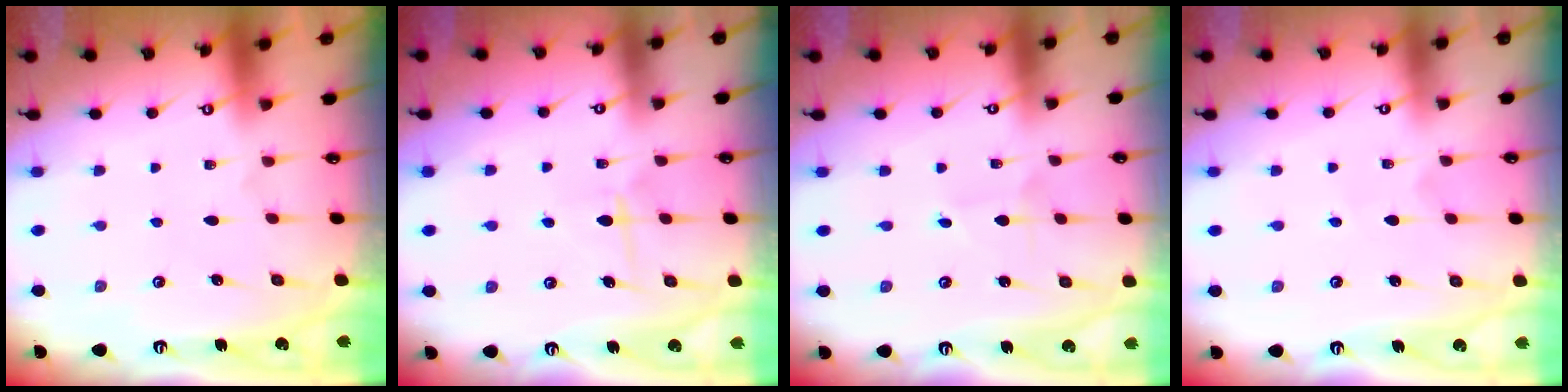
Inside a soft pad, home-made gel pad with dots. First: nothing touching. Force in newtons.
{"total": 6.5, "press": 6.5, "slide": 0.9}
{"total": 1.1, "press": 1.1, "slide": 0.1}
{"total": 2.8, "press": 2.7, "slide": 0.3}